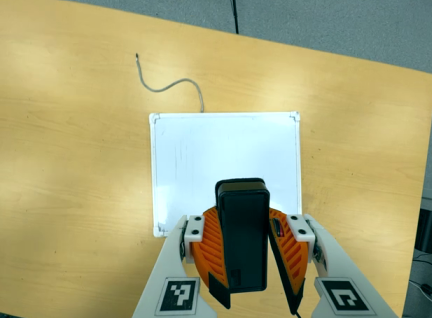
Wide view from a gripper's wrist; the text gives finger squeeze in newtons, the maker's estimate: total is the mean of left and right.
{"total": 9.3, "left": 9.5, "right": 9.0}